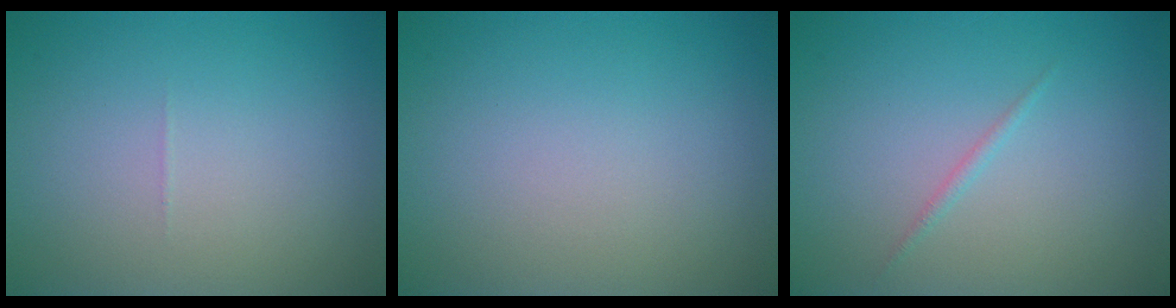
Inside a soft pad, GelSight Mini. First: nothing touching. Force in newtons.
{"total": 0.0}
{"total": 0.6, "press": 0.6, "slide": 0.0}